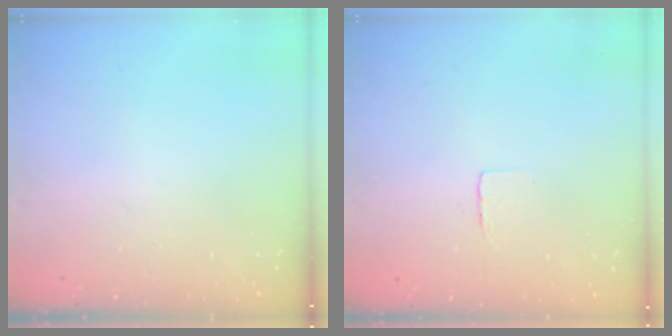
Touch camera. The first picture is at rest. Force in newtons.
{"total": 3.0, "press": 3.0, "slide": 0.1}